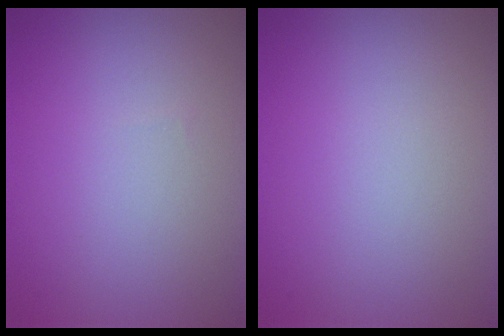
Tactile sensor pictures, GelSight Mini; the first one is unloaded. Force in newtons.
{"total": 0.0}